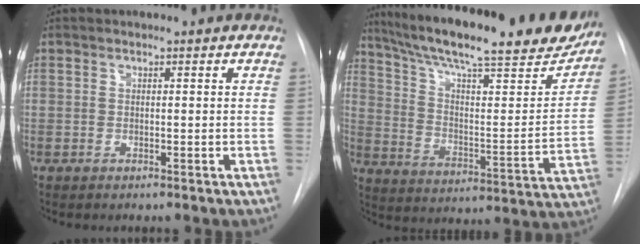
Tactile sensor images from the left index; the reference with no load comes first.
{"total": 29.2, "force": [23.7, 5.1, 16.3], "torque": [-0.255, -0.026, 0.325]}